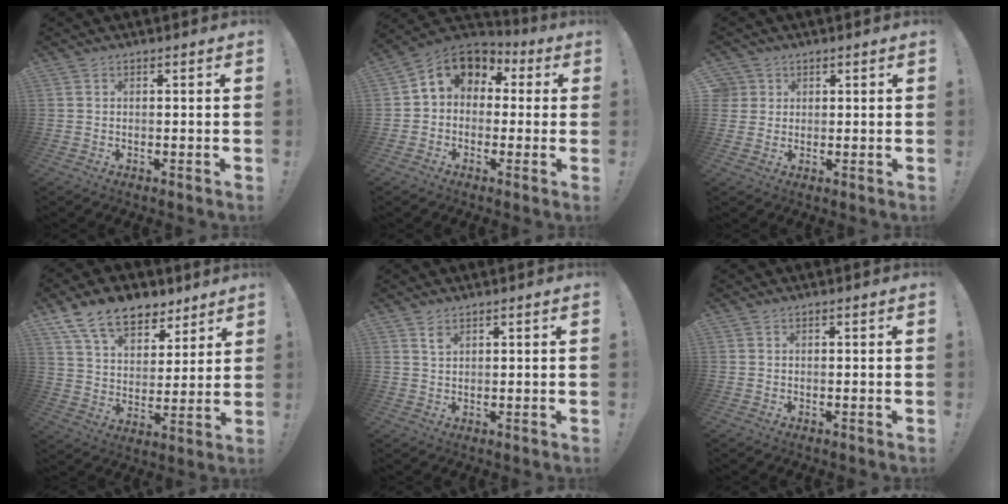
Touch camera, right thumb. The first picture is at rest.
{"total": 8.0, "force": [1.7, 6.7, 4.0], "torque": [-0.060, -0.002, 0.038]}
{"total": 3.2, "force": [1.2, 2.9, 0.4], "torque": [-0.008, -0.001, 0.024]}
{"total": 15.1, "force": [10.3, 8.8, 6.6], "torque": [-0.117, -0.065, 0.194]}
{"total": 2.1, "force": [1.5, 0.8, 1.2], "torque": [-0.018, -0.008, 0.025]}
{"total": 0.0}